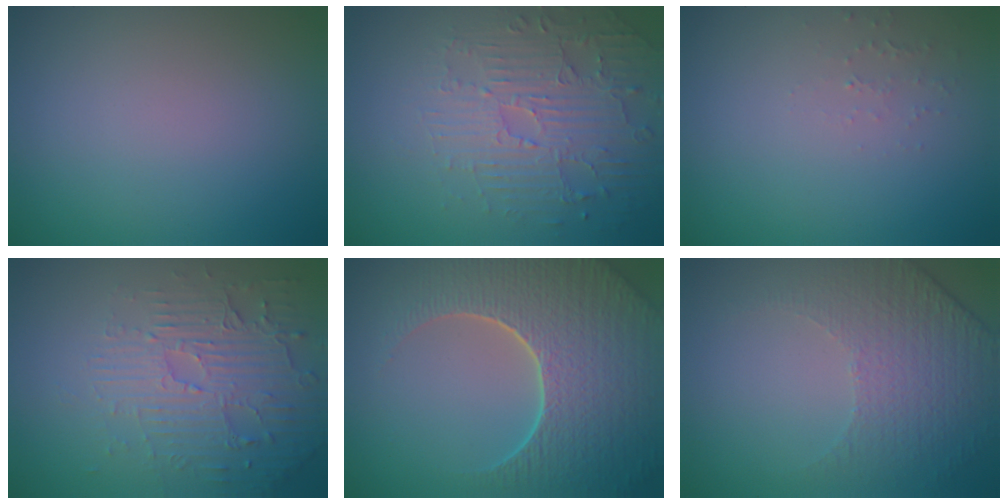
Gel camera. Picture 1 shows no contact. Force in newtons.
{"total": 4.7, "press": 3.7, "slide": 2.9}
{"total": 0.8, "press": 0.8, "slide": 0.3}
{"total": 4.5, "press": 3.7, "slide": 2.6}
{"total": 9.2, "press": 6.6, "slide": 6.4}
{"total": 4.9, "press": 3.2, "slide": 3.6}